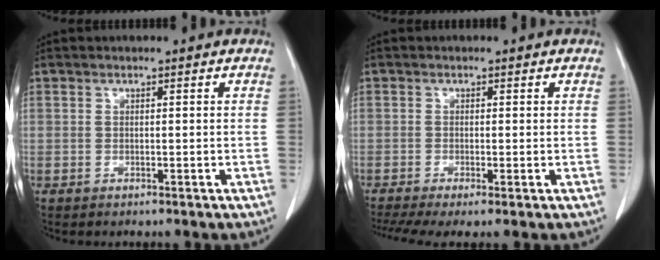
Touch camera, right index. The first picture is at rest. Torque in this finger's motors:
{"motor_torque": [0.06, -0.01, -0.05, 0.01]}